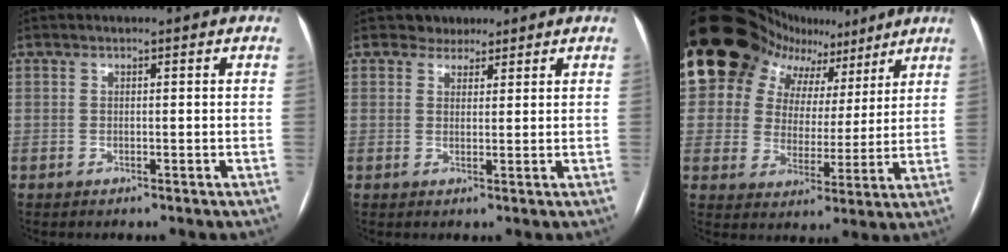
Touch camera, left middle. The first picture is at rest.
{"total": 2.4, "force": [1.9, 1.5, -0.3], "torque": [0.008, 0.005, 0.024]}
{"total": 16.9, "force": [10.3, 11.8, 6.3], "torque": [-0.119, 0.063, 0.159]}